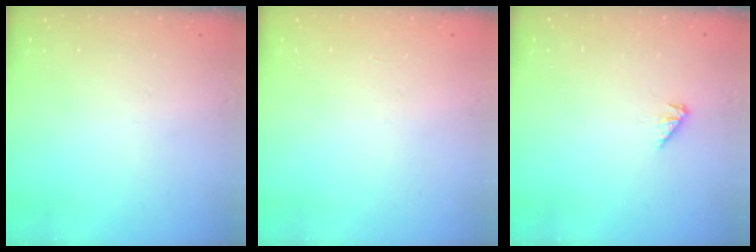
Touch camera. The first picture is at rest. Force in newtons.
{"total": 0.0}
{"total": 2.6, "press": 2.5, "slide": 0.6}